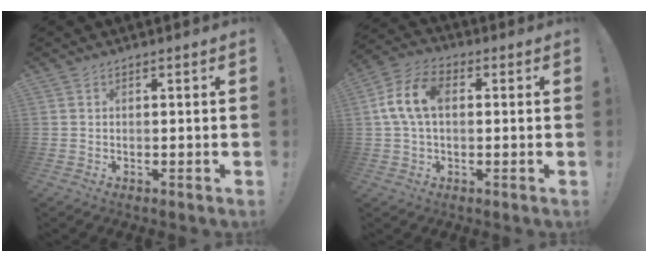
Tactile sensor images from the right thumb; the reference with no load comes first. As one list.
[{"total": 10.8, "force": [1.2, 6.7, 8.4], "torque": [-0.172, 0.011, 0.024]}]